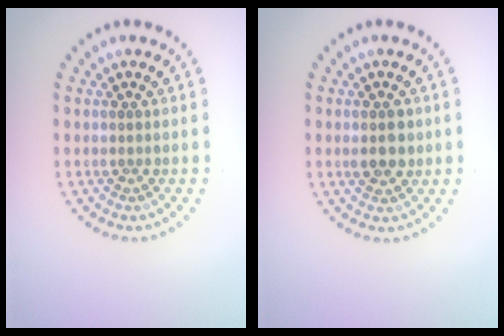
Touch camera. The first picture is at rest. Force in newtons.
{"total": 2.1, "press": 2.1, "slide": 0.2}